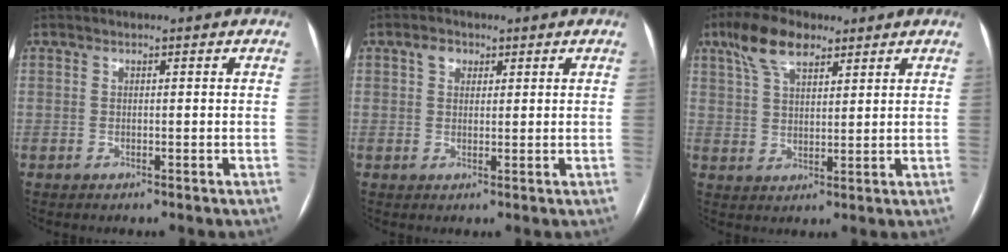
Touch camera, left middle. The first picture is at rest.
{"total": 2.4, "force": [1.2, 1.8, 1.0], "torque": [-0.022, 0.011, 0.019]}
{"total": 7.8, "force": [5.1, 3.2, 5.0], "torque": [-0.103, 0.023, 0.096]}